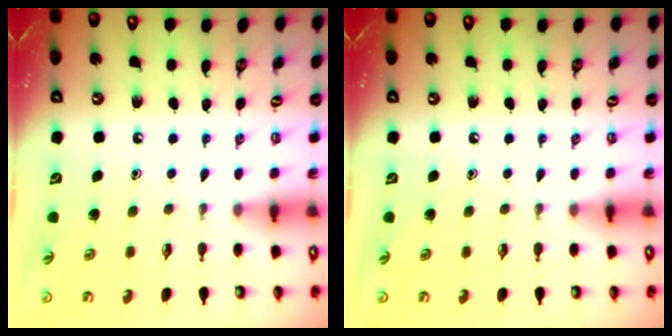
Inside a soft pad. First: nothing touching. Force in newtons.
{"total": 0.0}